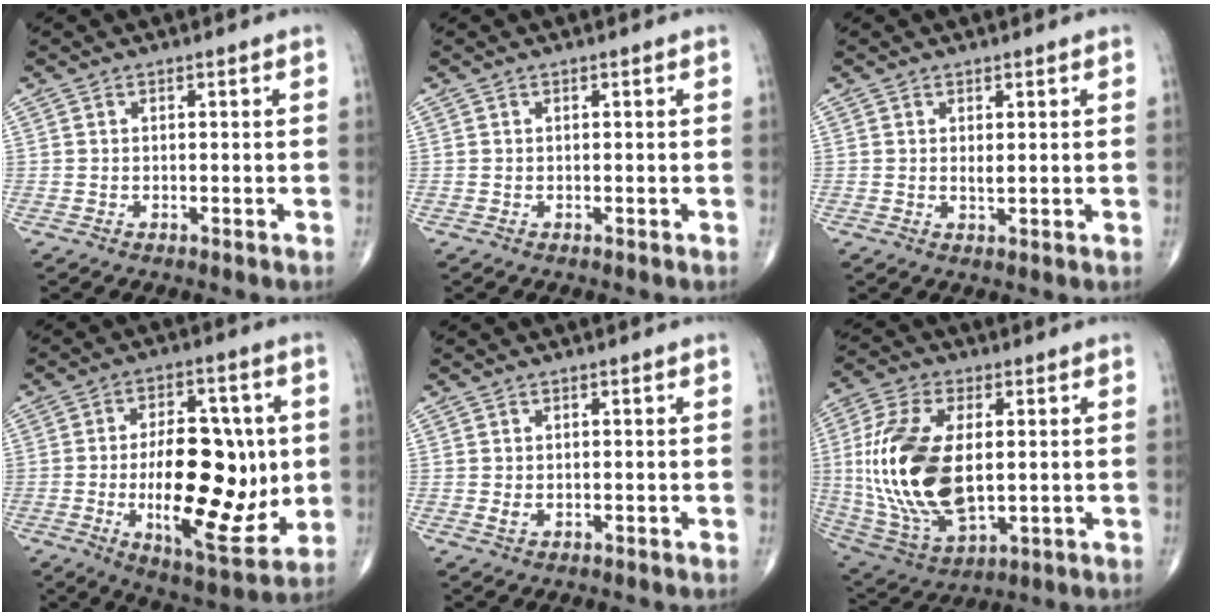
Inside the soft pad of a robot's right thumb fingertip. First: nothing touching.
{"total": 0.0}
{"total": 1.3, "force": [0.4, 0.4, 1.1], "torque": [-0.018, -0.005, 0.007]}
{"total": 21.1, "force": [-1.6, 9.5, 18.8], "torque": [-0.253, -0.009, -0.013]}
{"total": 1.1, "force": [0.0, 0.8, 0.8], "torque": [-0.015, 0.000, 0.002]}
{"total": 21.9, "force": [1.0, 11.7, 18.5], "torque": [-0.385, -0.013, 0.027]}